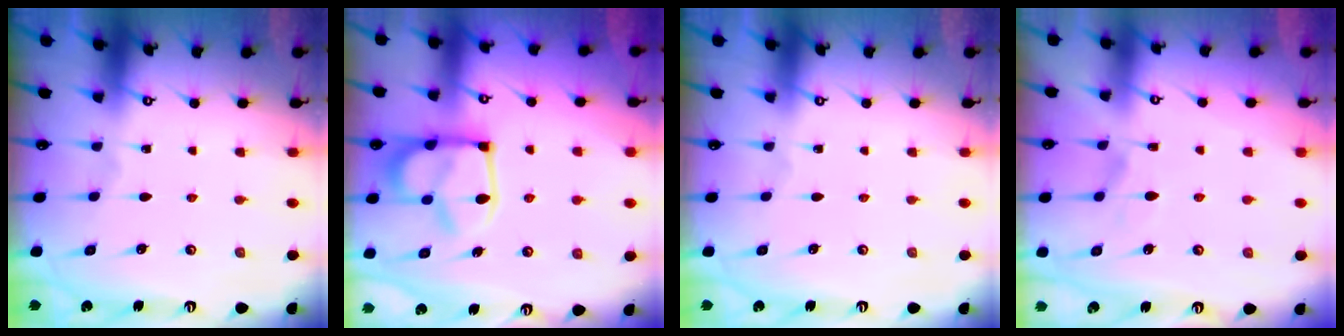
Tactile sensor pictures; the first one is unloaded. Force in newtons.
{"total": 7.4, "press": 7.2, "slide": 1.3}
{"total": 0.0}
{"total": 1.4, "press": 0.7, "slide": 1.1}